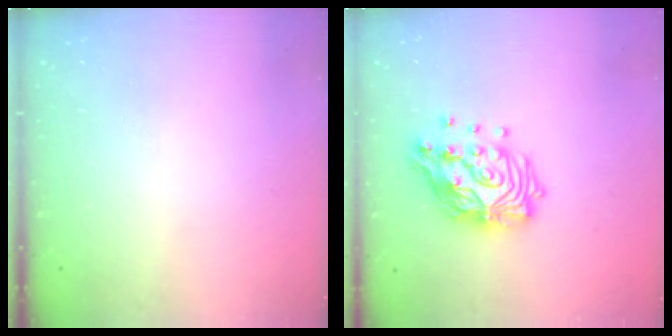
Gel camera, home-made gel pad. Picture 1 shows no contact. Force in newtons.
{"total": 15.2, "press": 15.1, "slide": 2.0}